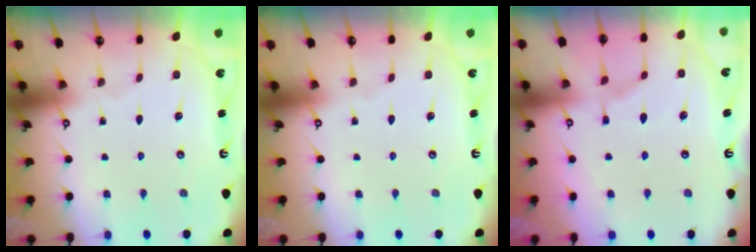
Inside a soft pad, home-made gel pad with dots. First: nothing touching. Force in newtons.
{"total": 0.0}
{"total": 1.8, "press": 1.0, "slide": 1.5}